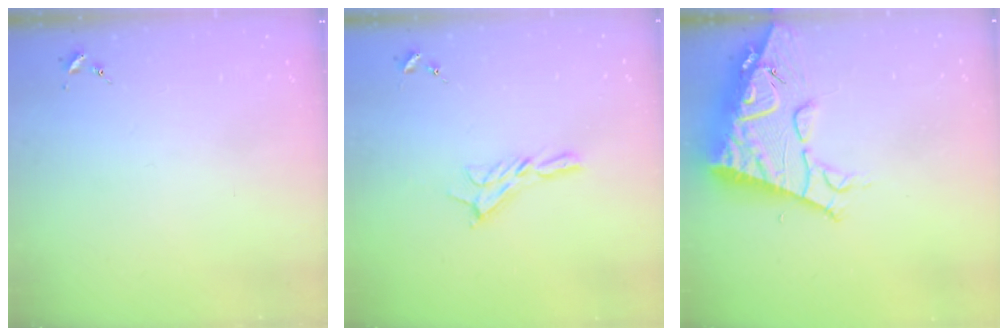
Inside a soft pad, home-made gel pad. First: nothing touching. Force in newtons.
{"total": 8.3, "press": 8.2, "slide": 0.5}
{"total": 17.5, "press": 17.4, "slide": 1.8}